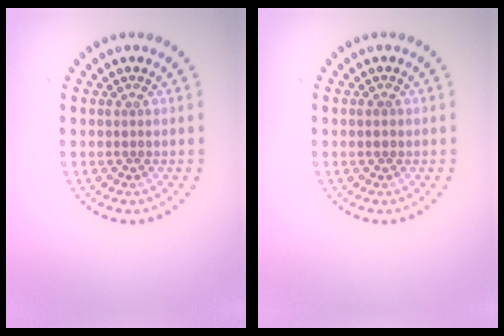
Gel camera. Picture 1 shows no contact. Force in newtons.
{"total": 0.7, "press": 0.7, "slide": 0.0}